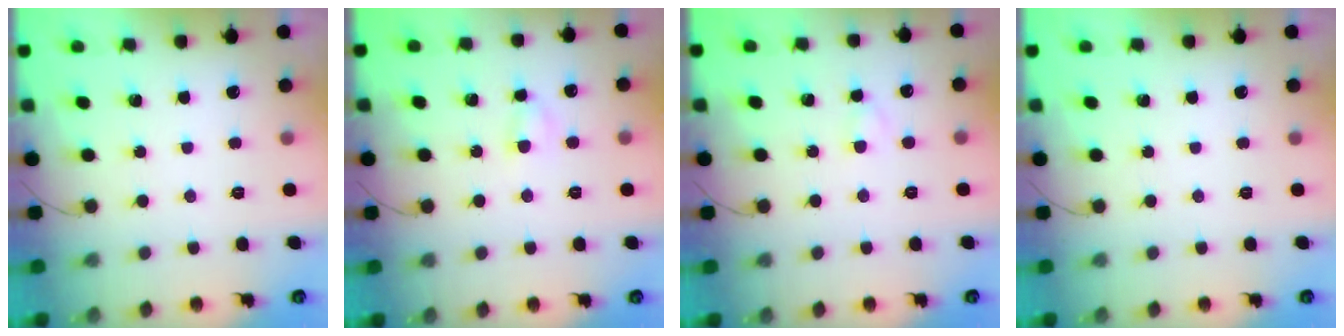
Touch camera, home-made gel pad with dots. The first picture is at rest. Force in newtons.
{"total": 3.3, "press": 3.1, "slide": 1.1}
{"total": 1.5, "press": 1.3, "slide": 0.7}
{"total": 0.0}